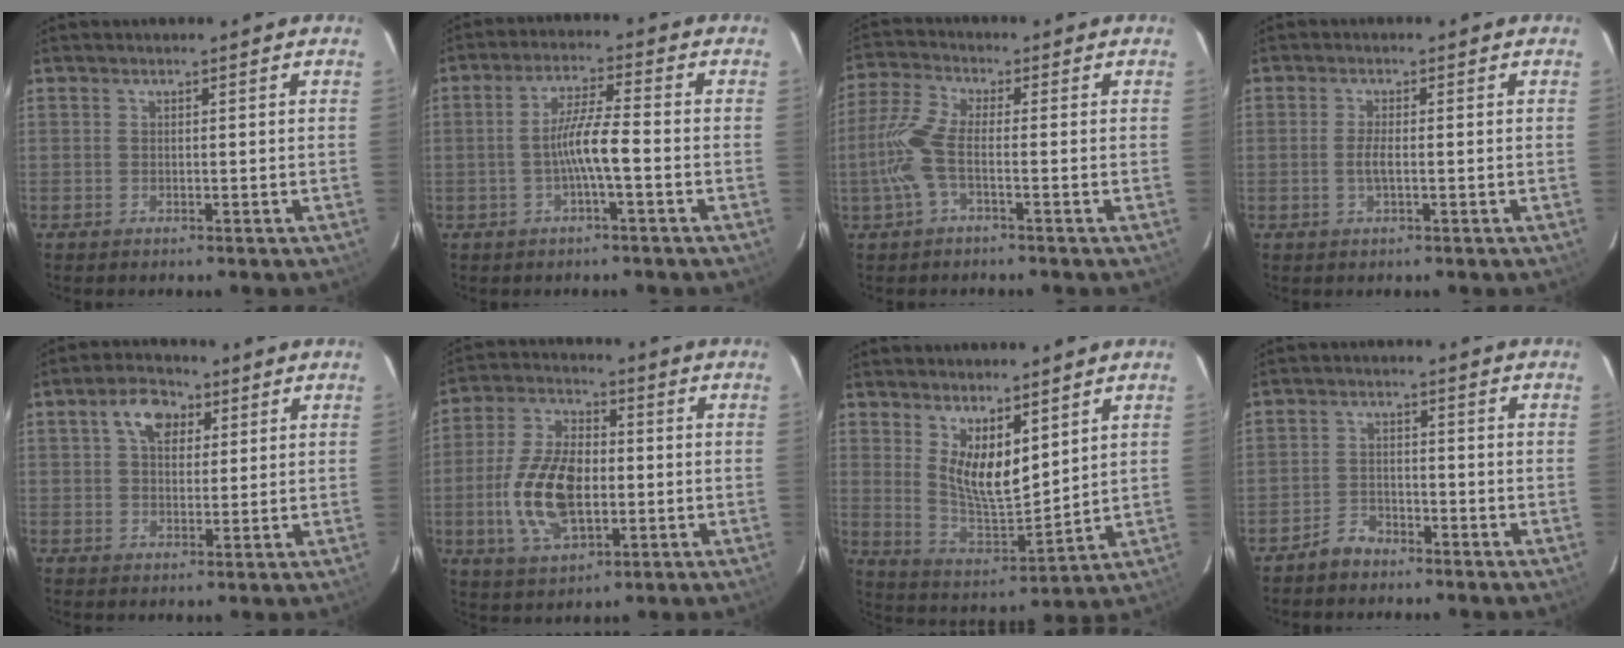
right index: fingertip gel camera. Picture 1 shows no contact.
{"total": 5.9, "force": [-1.8, -0.2, 5.6], "torque": [-0.111, 0.004, -0.033]}
{"total": 7.2, "force": [-1.9, 1.8, 6.7], "torque": [-0.164, 0.004, -0.040]}
{"total": 2.1, "force": [-0.5, 0.4, 2.0], "torque": [-0.041, -0.004, -0.009]}
{"total": 6.3, "force": [2.7, 4.1, 4.0], "torque": [-0.066, 0.024, 0.046]}
{"total": 15.6, "force": [-2.5, 8.7, 12.7], "torque": [-0.260, 0.003, -0.039]}
{"total": 9.9, "force": [5.4, 3.6, 7.5], "torque": [-0.128, -0.017, 0.111]}
{"total": 3.8, "force": [-3.3, 2.0, 0.5], "torque": [-0.024, 0.011, -0.057]}